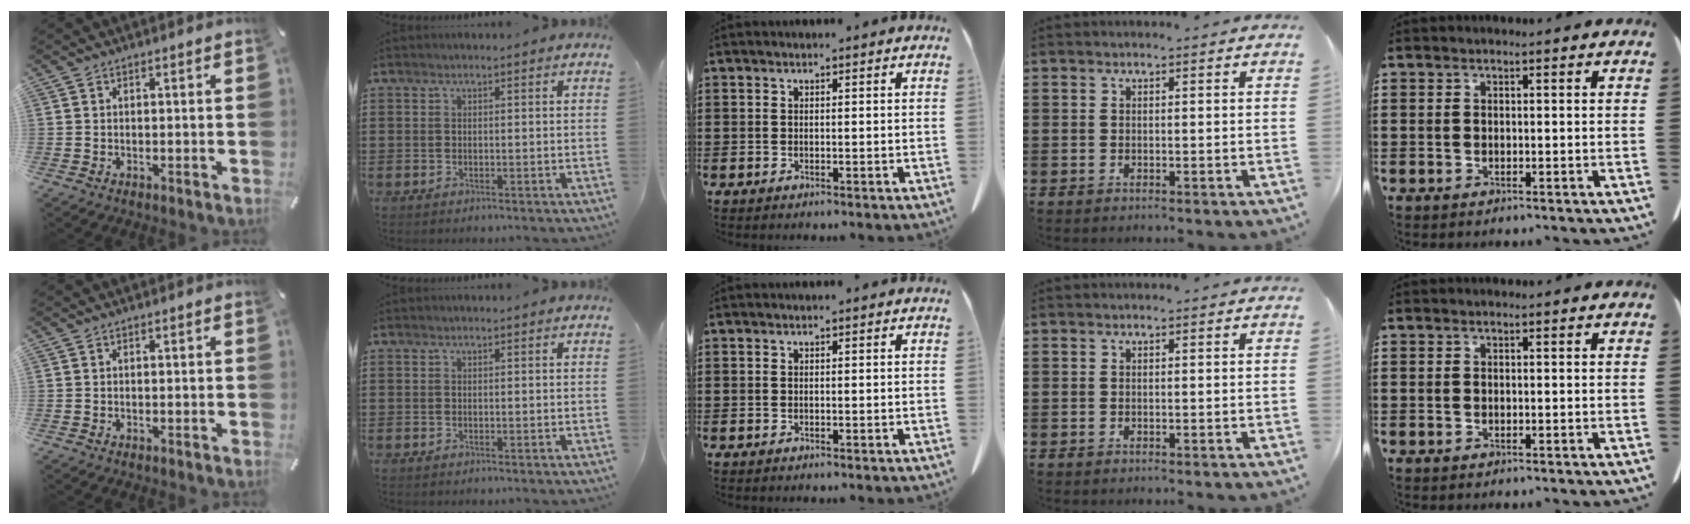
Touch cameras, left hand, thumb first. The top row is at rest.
{}